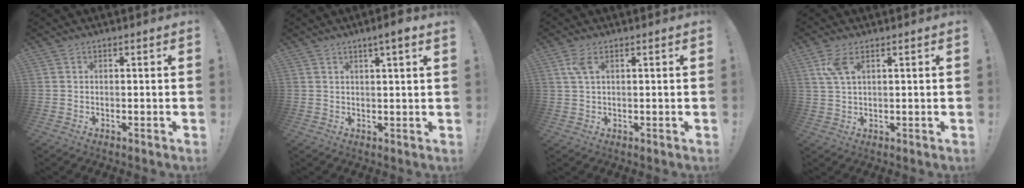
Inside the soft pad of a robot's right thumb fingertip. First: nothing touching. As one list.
[{"total": 3.8, "force": [2.2, -0.2, 3.1], "torque": [-0.046, -0.013, 0.031]}, {"total": 3.3, "force": [1.4, 1.3, 2.7], "torque": [-0.052, 0.001, 0.025]}, {"total": 5.5, "force": [2.7, 2.1, 4.3], "torque": [-0.083, -0.003, 0.049]}]